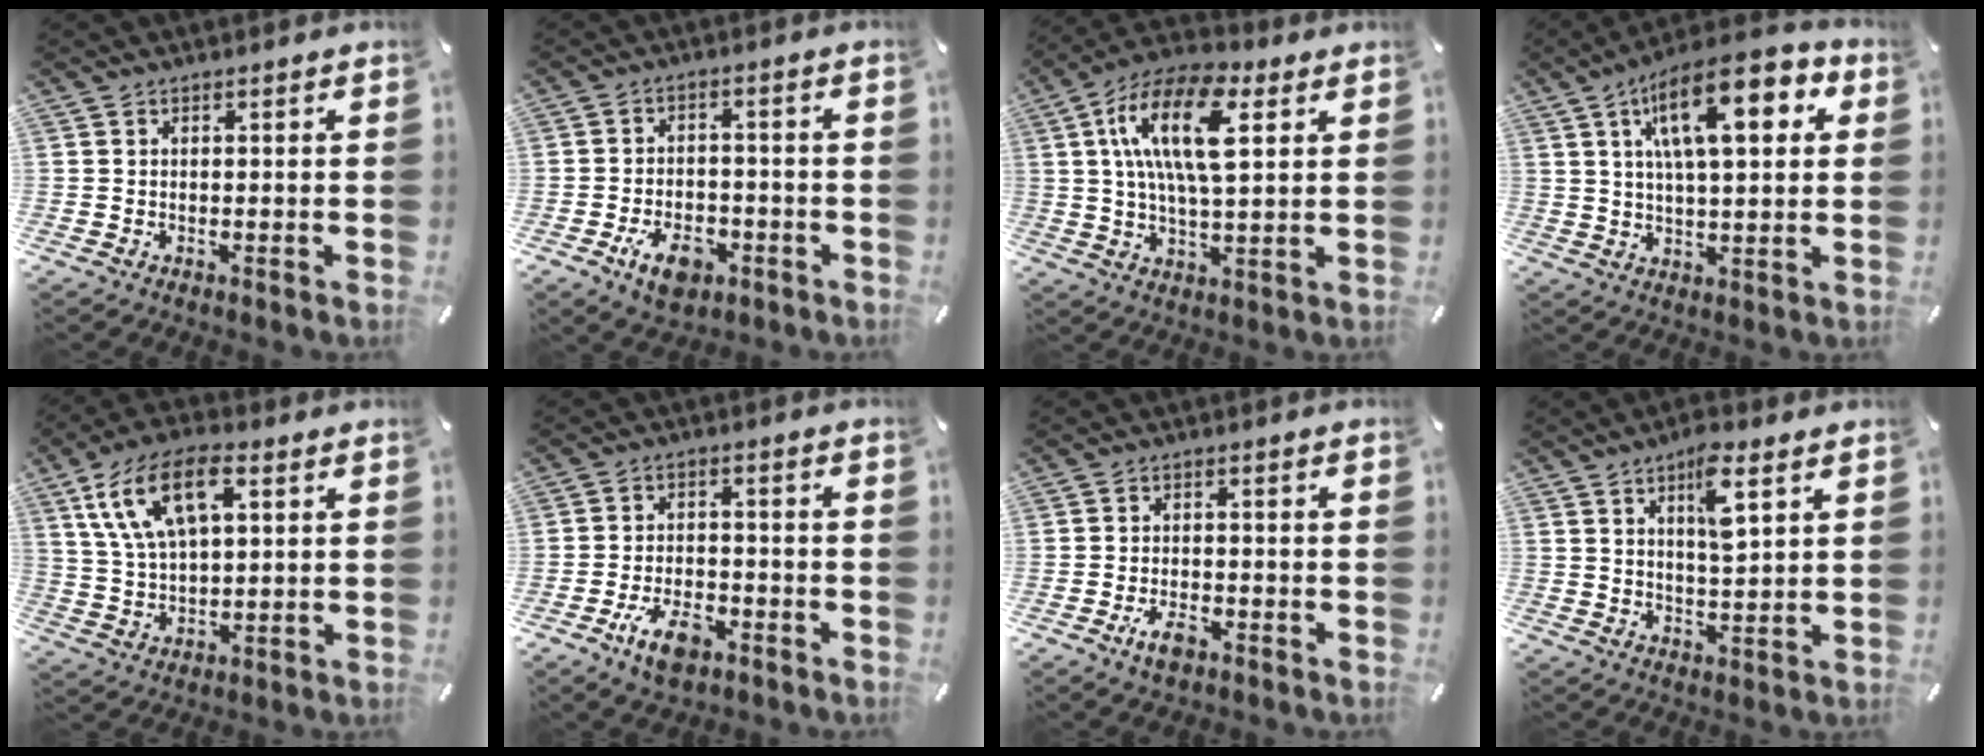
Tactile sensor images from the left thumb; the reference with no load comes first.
{"total": 7.6, "force": [-3.8, 4.6, 4.7], "torque": [-0.087, 0.013, -0.070]}
{"total": 16.6, "force": [5.6, 7.4, 13.8], "torque": [-0.282, -0.002, 0.092]}
{"total": 17.1, "force": [7.1, 6.6, 14.1], "torque": [-0.235, -0.014, 0.109]}
{"total": 14.0, "force": [6.1, 7.3, 10.2], "torque": [-0.219, 0.002, 0.109]}
{"total": 8.0, "force": [-4.5, 4.1, 5.2], "torque": [-0.108, 0.015, -0.080]}
{"total": 4.4, "force": [-2.6, 2.1, 2.8], "torque": [-0.064, 0.008, -0.051]}
{"total": 8.3, "force": [4.3, 2.5, 6.7], "torque": [-0.110, -0.014, 0.068]}